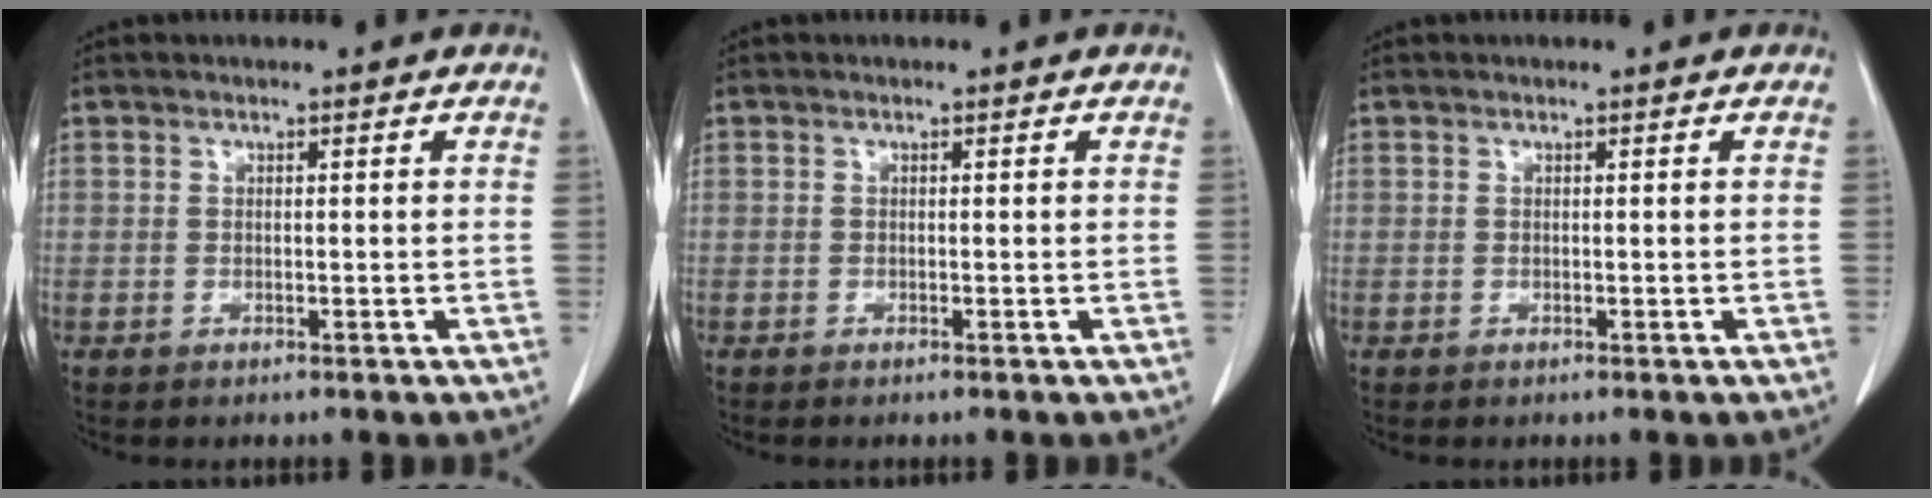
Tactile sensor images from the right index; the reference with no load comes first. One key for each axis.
{"total": 0.0}
{"total": 0.0}